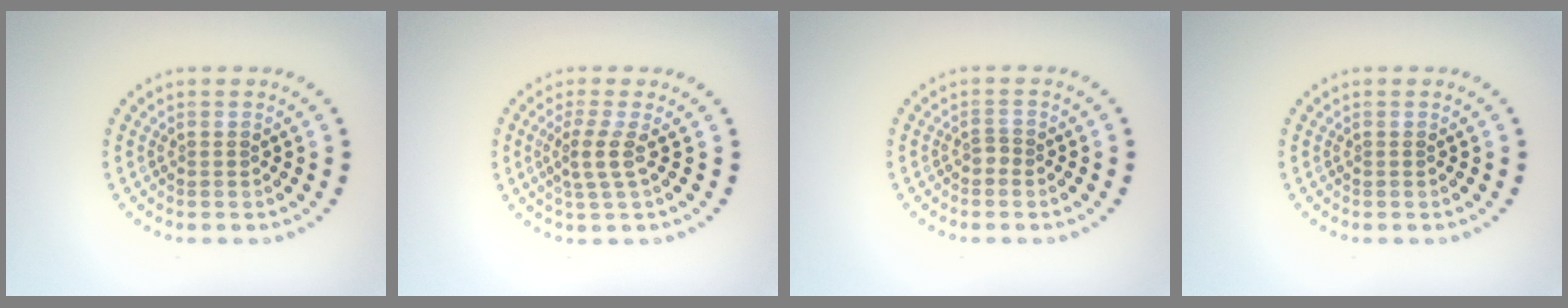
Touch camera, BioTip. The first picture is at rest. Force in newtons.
{"total": 2.1, "press": 1.6, "slide": 1.3}
{"total": 0.9, "press": 0.6, "slide": 0.7}
{"total": 0.0}